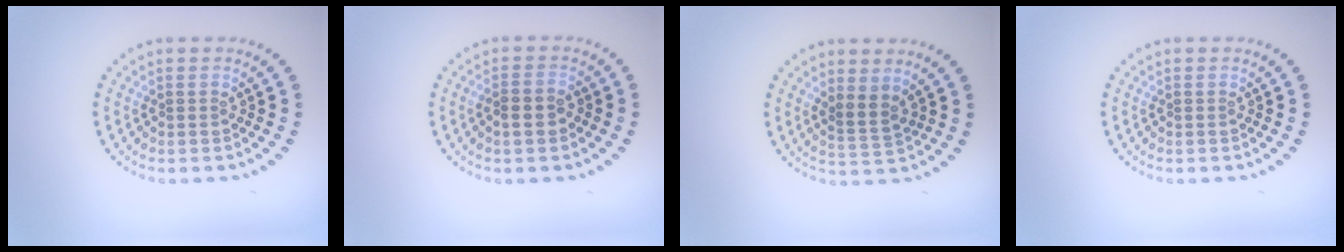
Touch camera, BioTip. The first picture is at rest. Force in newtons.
{"total": 1.7, "press": 1.7, "slide": 0.3}
{"total": 2.0, "press": 1.3, "slide": 1.6}
{"total": 0.0}